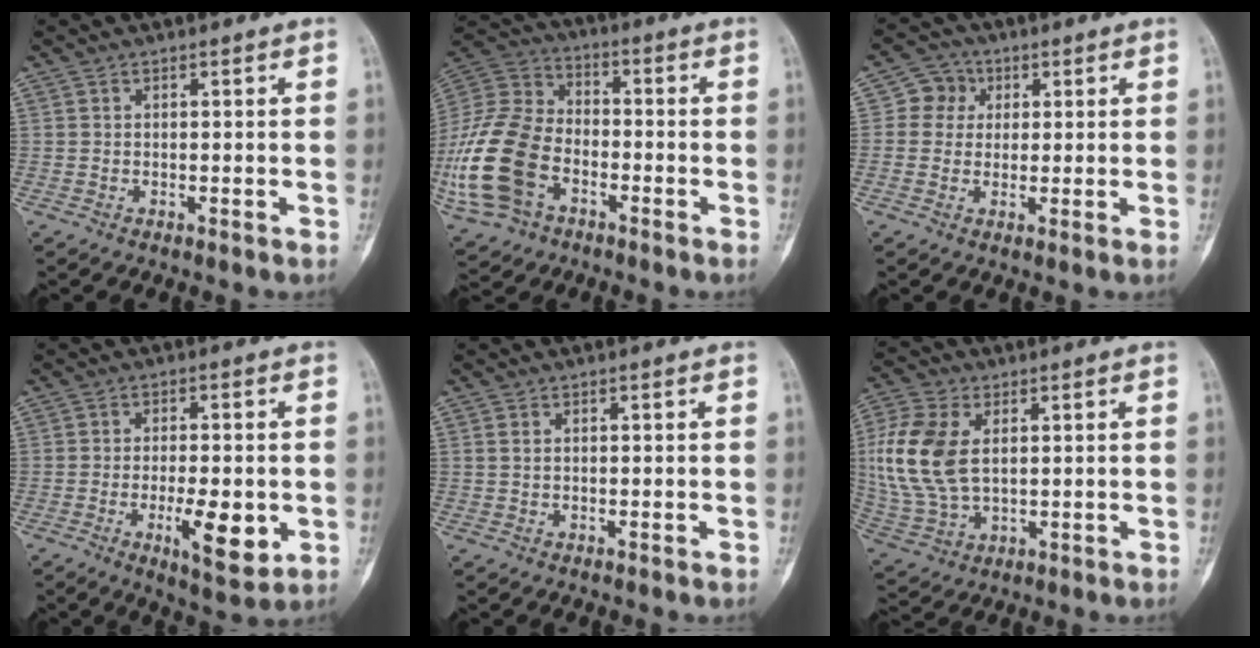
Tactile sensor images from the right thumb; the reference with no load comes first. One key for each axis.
{"total": 22.1, "fx": -6.9, "fy": 14.9, "fz": 14.7, "tx": -0.339, "ty": 0.027, "tz": -0.124}
{"total": 5.1, "fx": 1.1, "fy": 4.8, "fz": 1.2, "tx": 0.010, "ty": 0.007, "tz": 0.010}
{"total": 9.4, "fx": -2.2, "fy": 3.3, "fz": 8.5, "tx": -0.128, "ty": -0.013, "tz": -0.028}
{"total": 0.7, "fx": 0.3, "fy": 0.4, "fz": 0.5, "tx": -0.013, "ty": 0.004, "tz": 0.007}
{"total": 14.6, "fx": 2.4, "fy": 9.0, "fz": 11.2, "tx": -0.251, "ty": 0.000, "tz": 0.052}